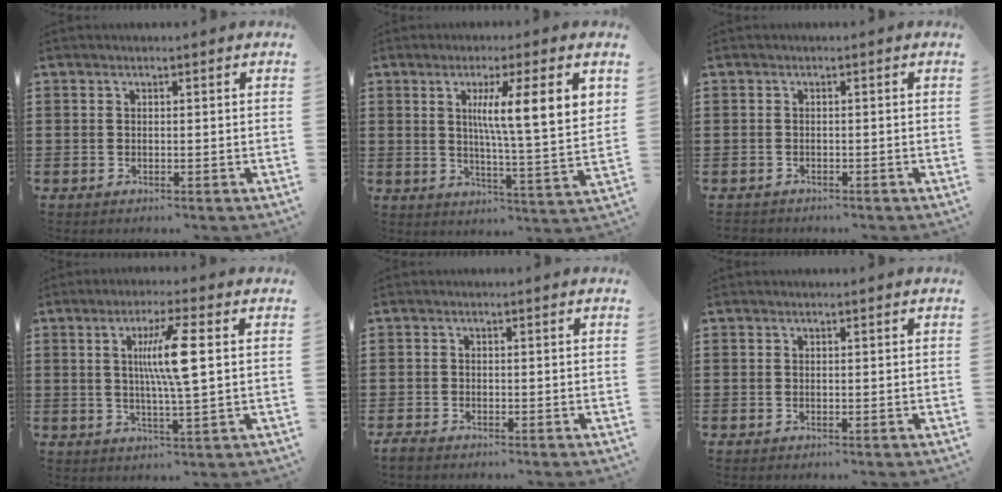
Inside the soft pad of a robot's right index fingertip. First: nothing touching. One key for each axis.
{"total": 9.2, "fx": 3.4, "fy": 0.5, "fz": 8.5, "tx": -0.153, "ty": -0.012, "tz": 0.050}
{"total": 0.8, "fx": -0.8, "fy": 0.3, "fz": -0.1, "tx": 0.000, "ty": 0.002, "tz": -0.018}
{"total": 8.2, "fx": 1.6, "fy": 0.2, "fz": 8.0, "tx": -0.152, "ty": 0.000, "tz": 0.018}
{"total": 1.2, "fx": -1.1, "fy": 0.4, "fz": 0.2, "tx": -0.008, "ty": 0.000, "tz": -0.023}
{"total": 0.0}